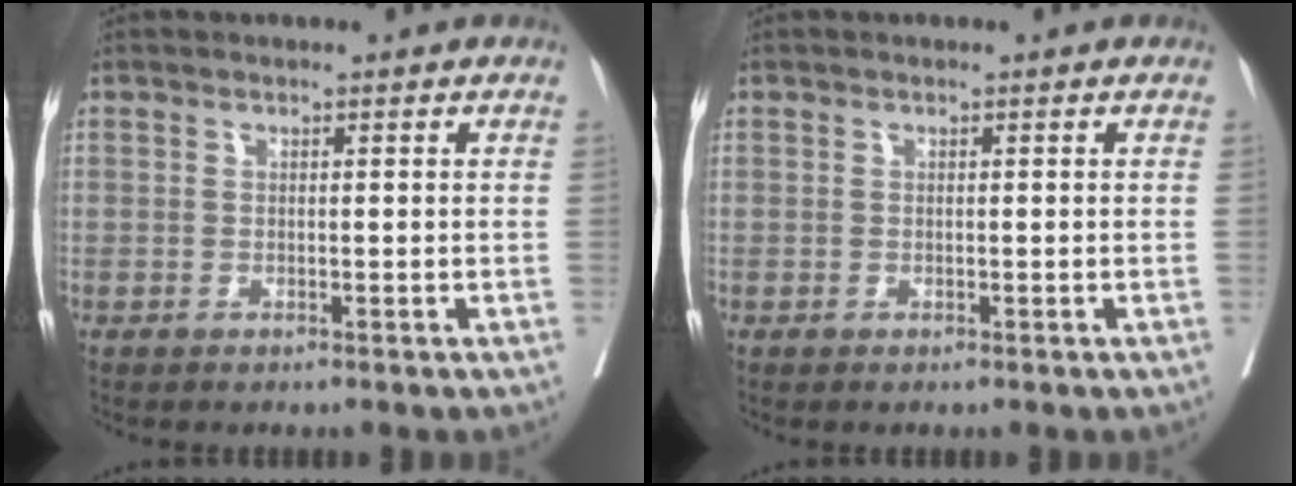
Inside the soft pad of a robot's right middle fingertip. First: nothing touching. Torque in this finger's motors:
{"motor_torque": [0.03, -0.04, -0.03, -0.01]}